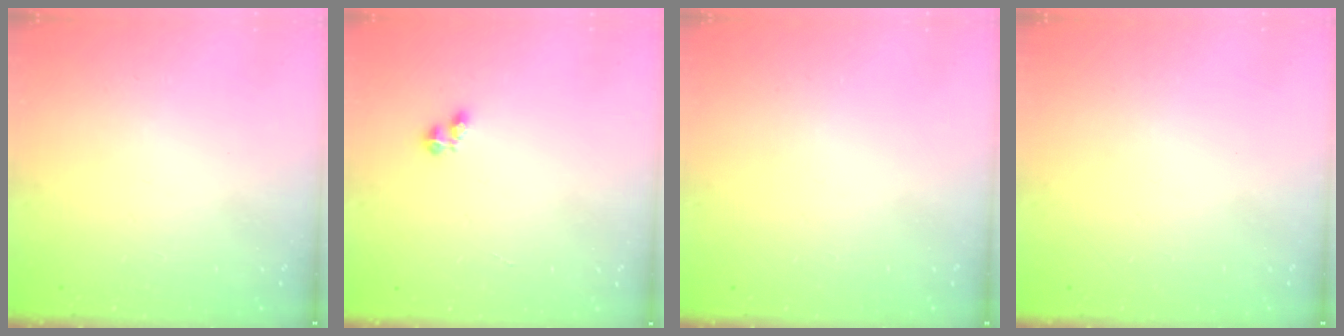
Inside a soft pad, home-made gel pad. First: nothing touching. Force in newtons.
{"total": 2.6, "press": 2.5, "slide": 0.5}
{"total": 0.0}
{"total": 0.0}